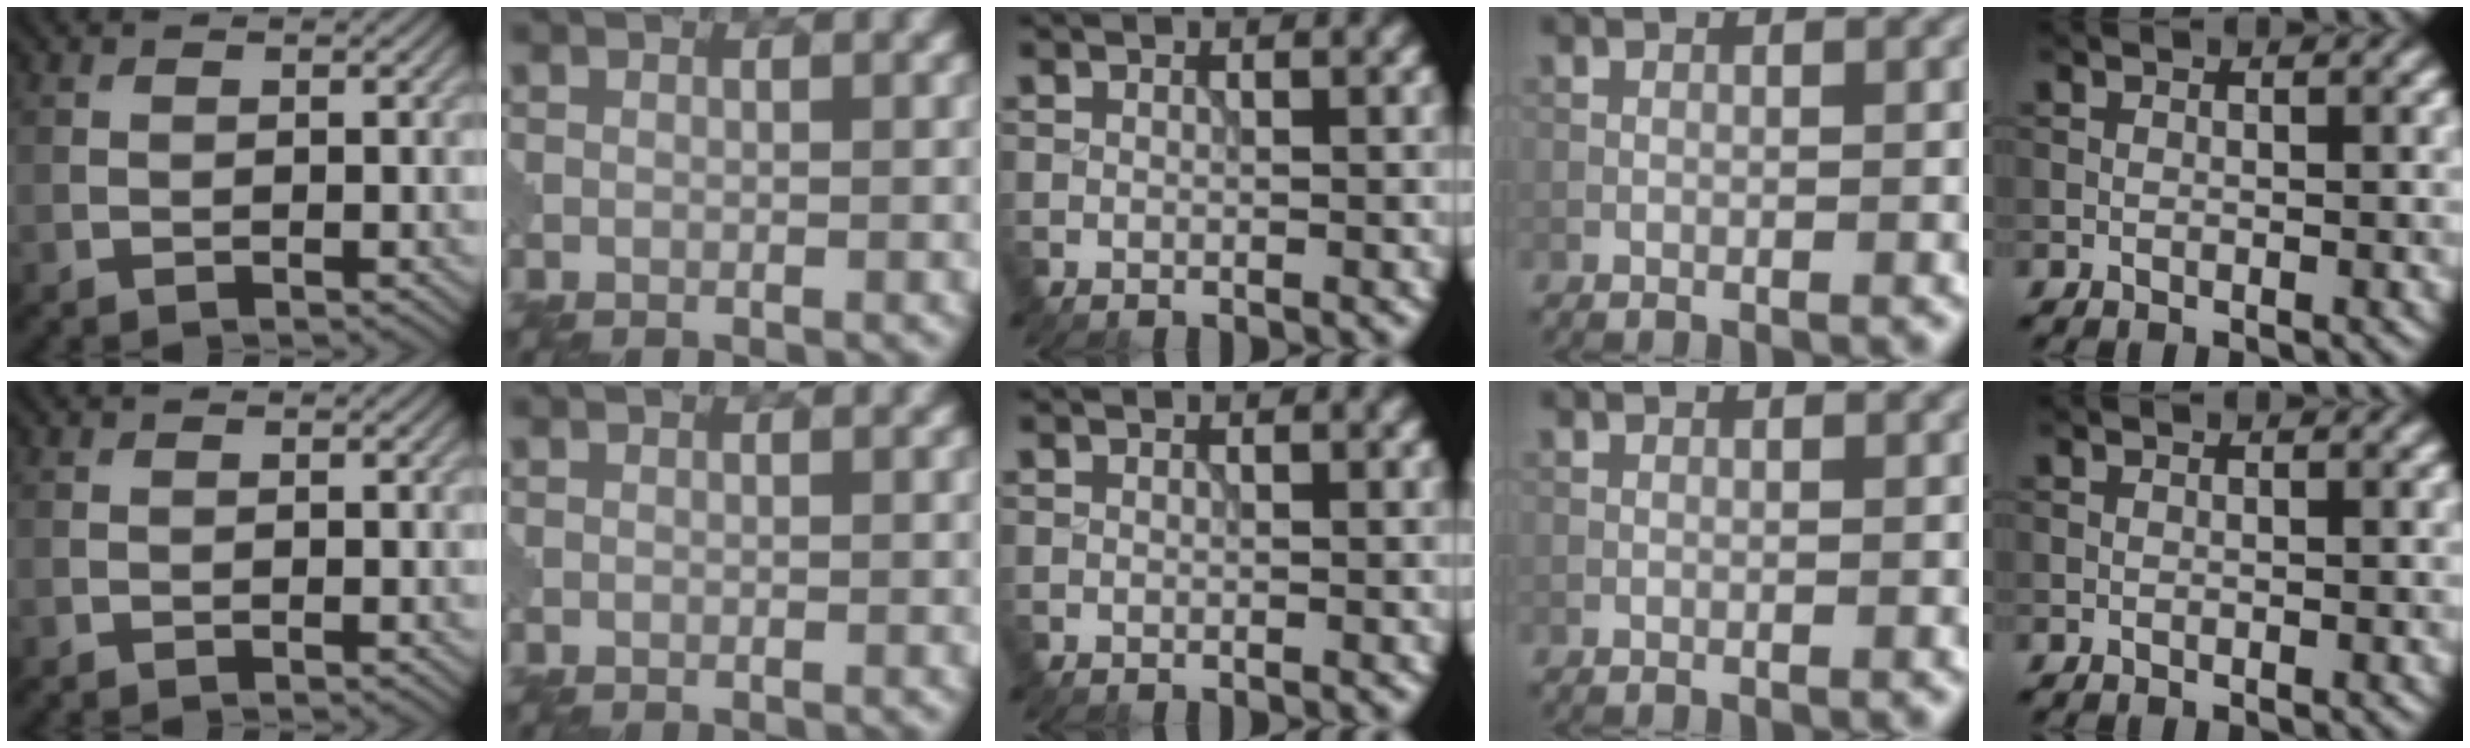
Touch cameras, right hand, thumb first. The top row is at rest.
{}